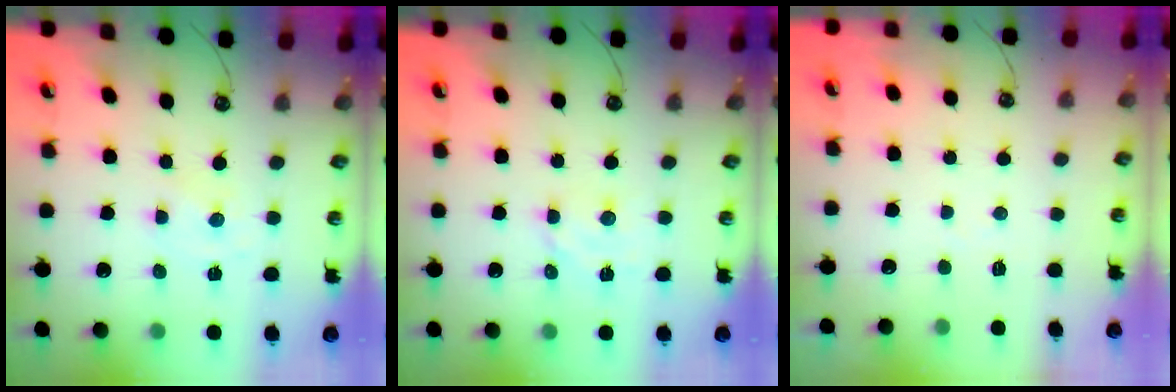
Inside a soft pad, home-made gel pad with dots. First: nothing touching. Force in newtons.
{"total": 3.4, "press": 3.4, "slide": 0.7}
{"total": 3.4, "press": 3.4, "slide": 0.3}